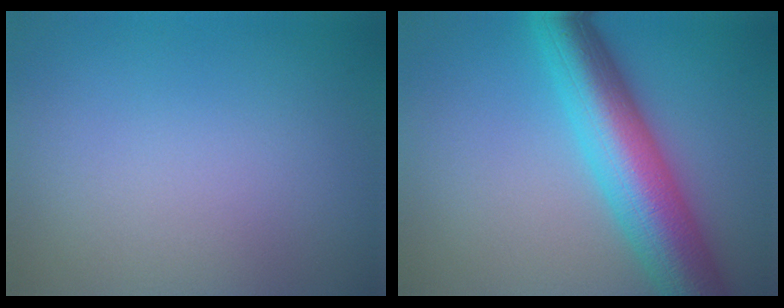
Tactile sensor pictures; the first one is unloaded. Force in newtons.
{"total": 9.5, "press": 9.5, "slide": 0.3}